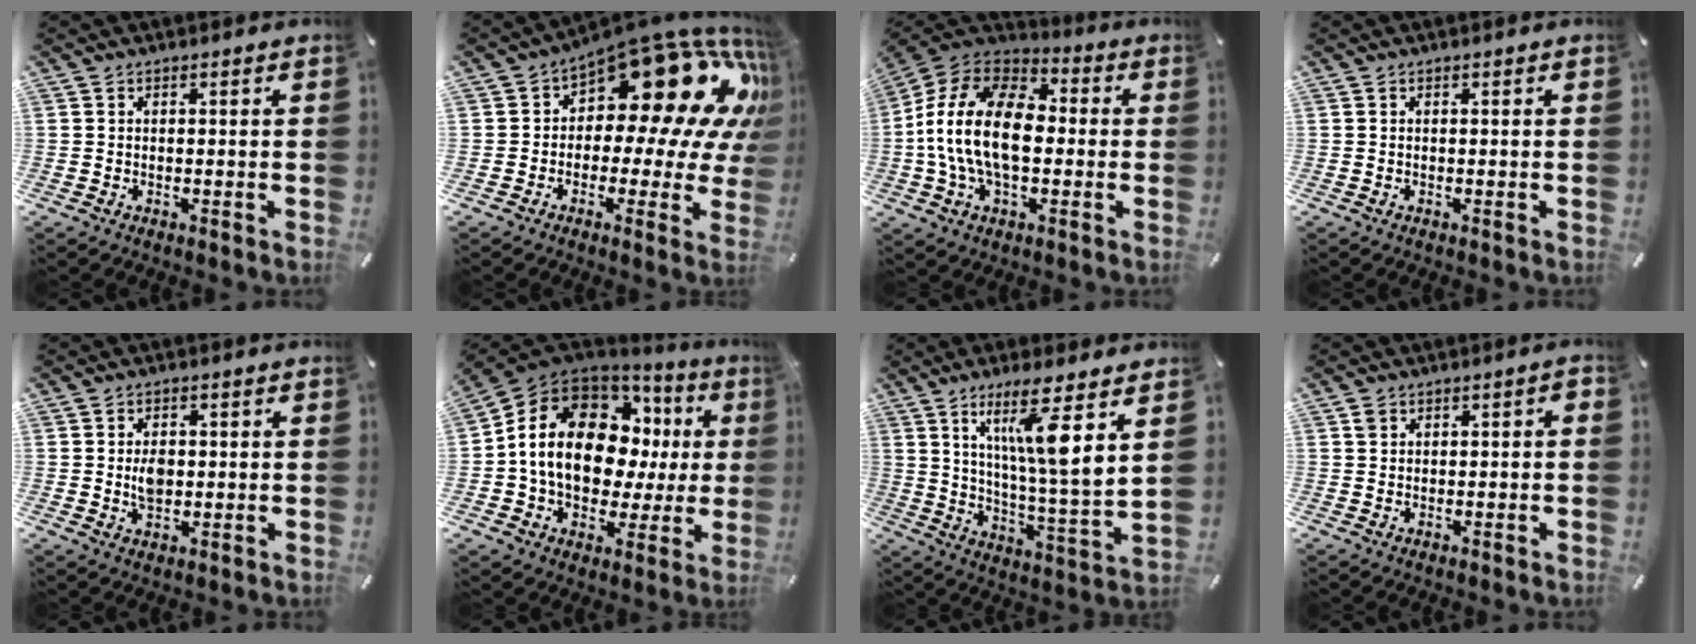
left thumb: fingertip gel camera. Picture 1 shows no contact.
{"total": 20.1, "force": [8.8, 10.6, 14.7], "torque": [-0.208, -0.077, 0.145]}
{"total": 19.1, "force": [-2.2, 12.2, 14.6], "torque": [-0.310, 0.025, -0.040]}
{"total": 0.0}
{"total": 4.4, "force": [0.0, 3.2, 3.0], "torque": [-0.050, -0.002, -0.004]}
{"total": 18.2, "force": [3.1, 12.9, 12.4], "torque": [-0.247, -0.005, 0.058]}
{"total": 14.0, "force": [7.6, 1.5, 11.7], "torque": [-0.202, -0.039, 0.115]}
{"total": 1.8, "force": [0.1, 1.5, 0.9], "torque": [-0.011, 0.005, -0.001]}